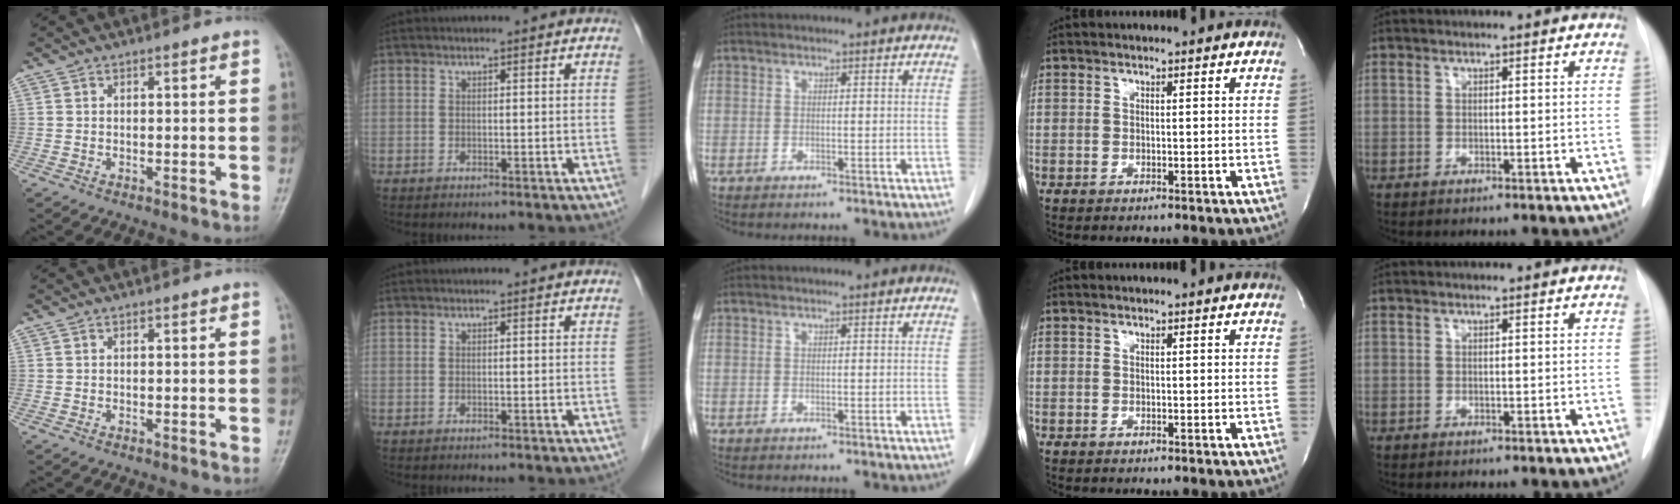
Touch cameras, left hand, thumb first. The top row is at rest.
{}